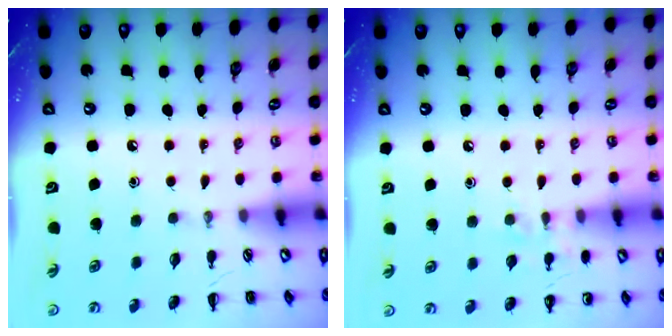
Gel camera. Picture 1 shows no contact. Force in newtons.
{"total": 5.7, "press": 5.6, "slide": 1.4}